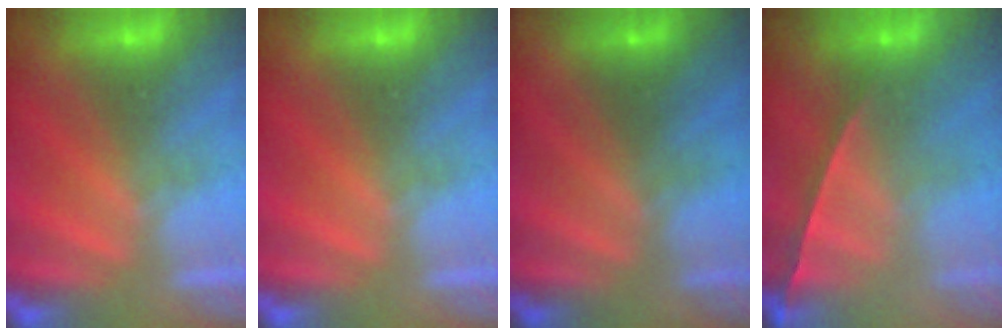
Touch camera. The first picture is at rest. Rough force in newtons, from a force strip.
{"total": 0.0}
{"total": 1.9}
{"total": 1.4}